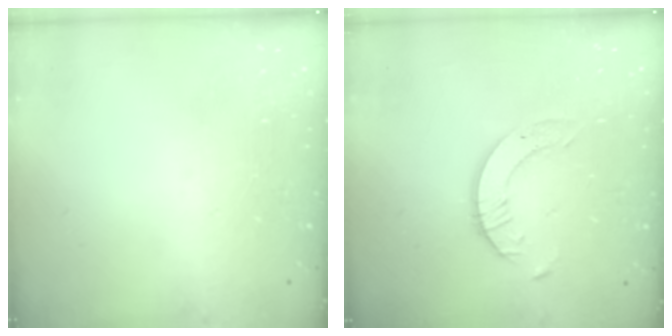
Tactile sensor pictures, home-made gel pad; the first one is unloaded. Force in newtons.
{"total": 3.4, "press": 3.4, "slide": 0.3}